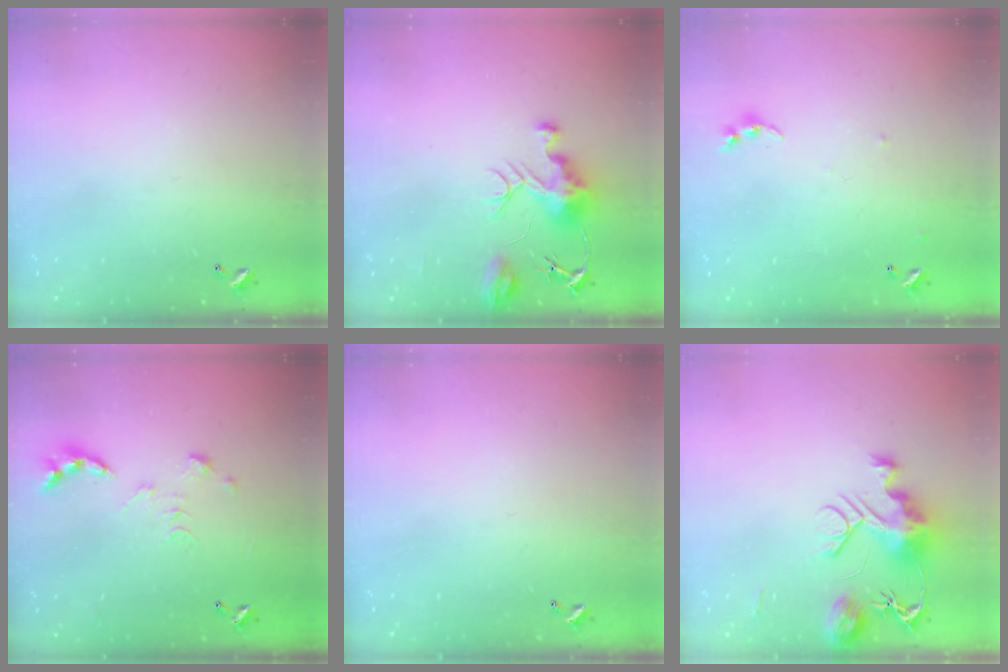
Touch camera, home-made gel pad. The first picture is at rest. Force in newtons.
{"total": 9.2, "press": 9.2, "slide": 1.0}
{"total": 5.1, "press": 5.0, "slide": 0.5}
{"total": 0.0}
{"total": 0.0}
{"total": 11.5, "press": 11.5, "slide": 1.2}